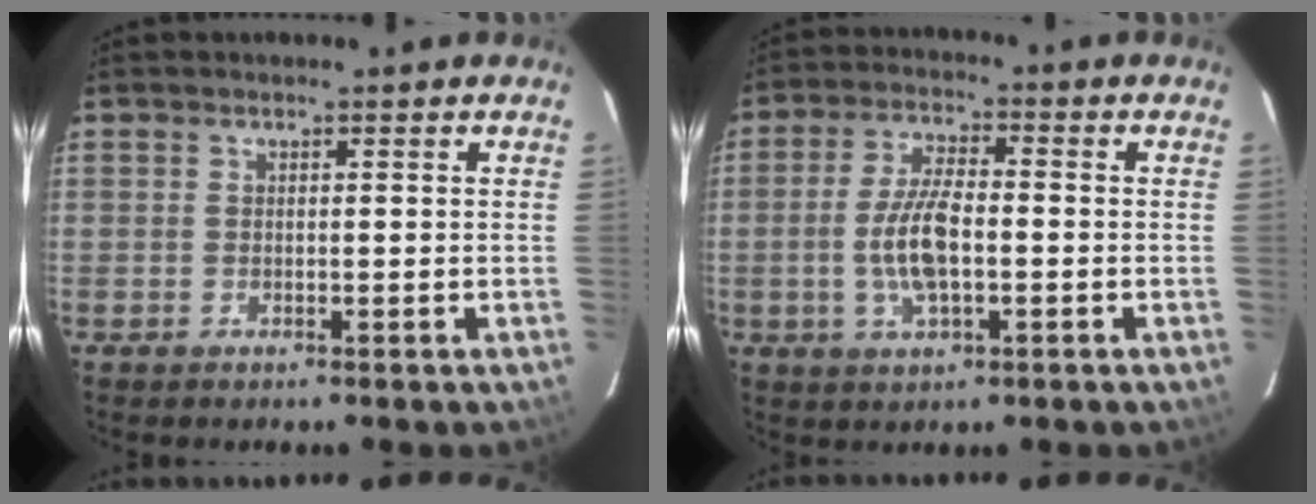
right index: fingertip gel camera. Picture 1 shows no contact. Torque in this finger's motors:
{"motor_torque": [0.36, -0.07, 0.32, 0.07]}